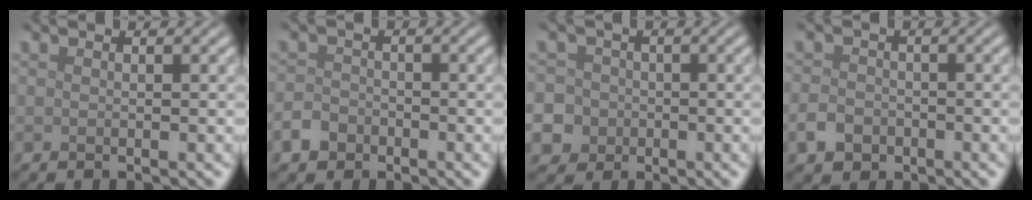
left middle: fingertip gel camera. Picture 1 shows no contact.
{"total": 2.3, "force": [-1.4, 1.7, 0.7], "torque": [-0.009, 0.002, -0.032]}
{"total": 9.8, "force": [-3.3, 8.9, 2.3], "torque": [-0.061, -0.010, -0.092]}
{"total": 2.5, "force": [-1.2, 1.9, 1.0], "torque": [-0.017, -0.002, -0.026]}